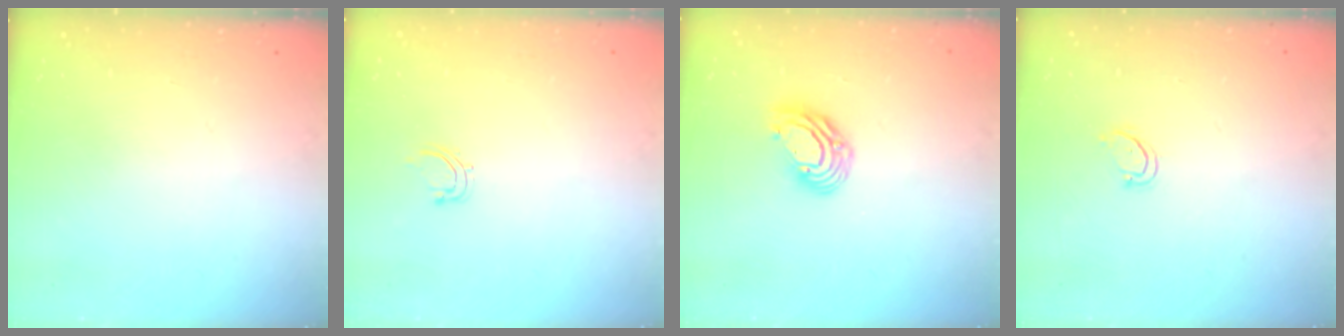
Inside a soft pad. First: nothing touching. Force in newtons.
{"total": 2.8, "press": 2.8, "slide": 0.5}
{"total": 8.7, "press": 8.6, "slide": 1.3}
{"total": 2.7, "press": 2.6, "slide": 0.3}